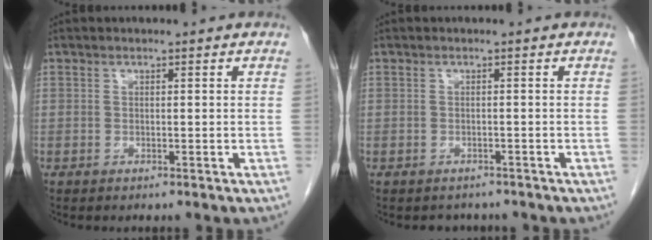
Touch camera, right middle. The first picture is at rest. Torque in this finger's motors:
{"motor_torque": [0.01, 0.00, 0.00, 0.01]}